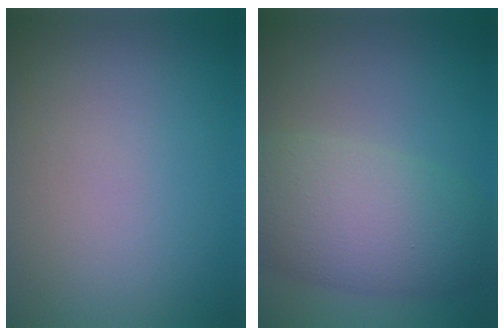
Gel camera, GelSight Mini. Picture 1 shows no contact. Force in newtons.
{"total": 7.0, "press": 7.0, "slide": 0.1}